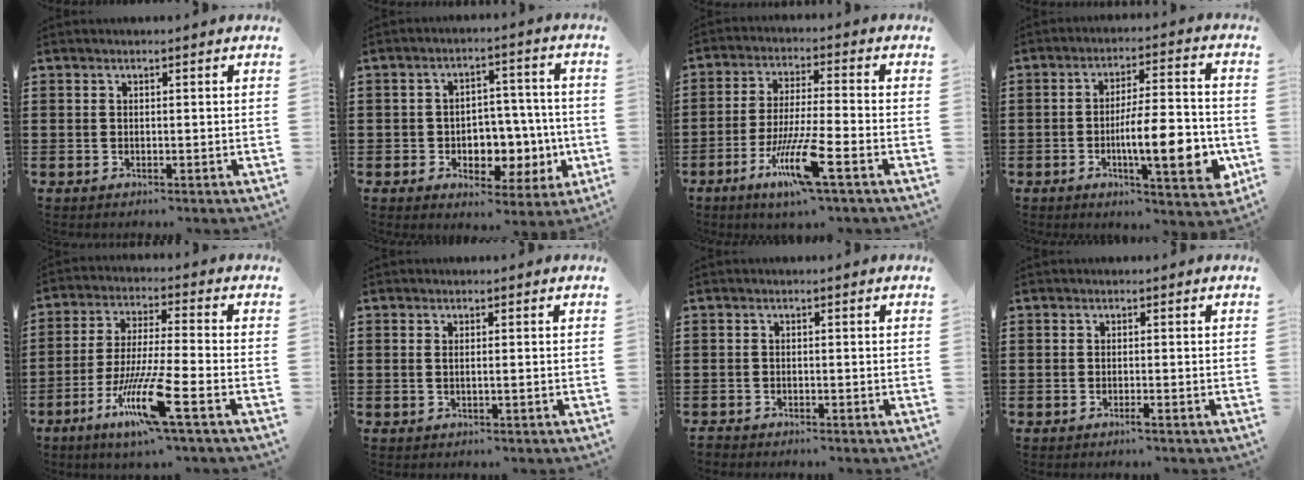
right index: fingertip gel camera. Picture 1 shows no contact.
{"total": 6.4, "force": [-1.2, 5.4, 3.1], "torque": [-0.047, 0.004, -0.021]}
{"total": 10.4, "force": [-5.3, 1.2, 8.9], "torque": [-0.181, -0.007, -0.099]}
{"total": 11.7, "force": [-3.4, 2.9, 10.8], "torque": [-0.157, -0.005, -0.059]}
{"total": 11.8, "force": [-6.0, 1.0, 10.2], "torque": [-0.219, -0.011, -0.116]}
{"total": 0.9, "force": [0.0, 0.0, 0.9], "torque": [-0.016, -0.003, 0.000]}
{"total": 0.8, "force": [-0.7, 0.2, -0.2], "torque": [0.002, 0.003, -0.017]}
{"total": 1.0, "force": [-0.5, -0.1, 0.8], "torque": [-0.015, -0.004, -0.010]}